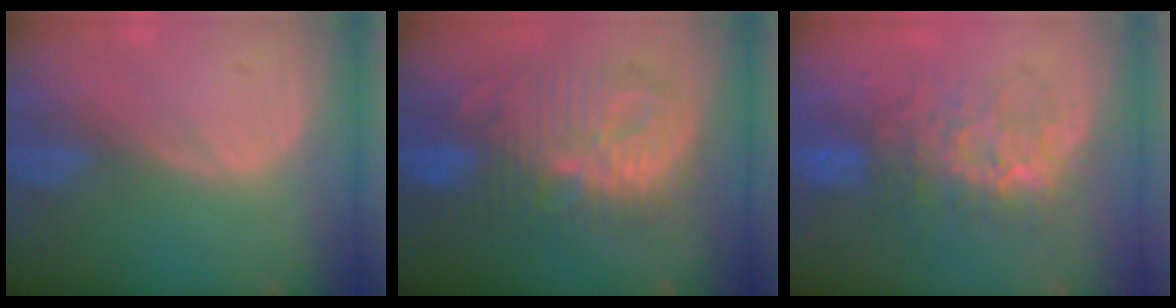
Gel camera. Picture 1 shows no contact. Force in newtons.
{"total": 10.8, "press": 10.8, "slide": 0.5}
{"total": 8.0, "press": 7.8, "slide": 1.9}